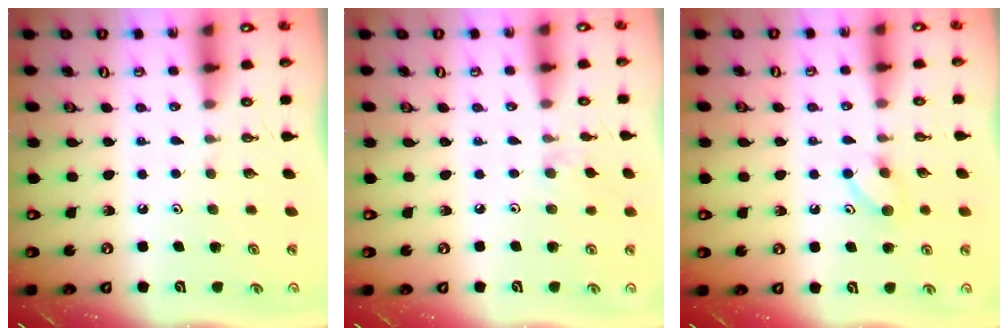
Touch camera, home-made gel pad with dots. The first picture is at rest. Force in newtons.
{"total": 3.3, "press": 3.2, "slide": 0.6}
{"total": 6.1, "press": 6.0, "slide": 0.9}